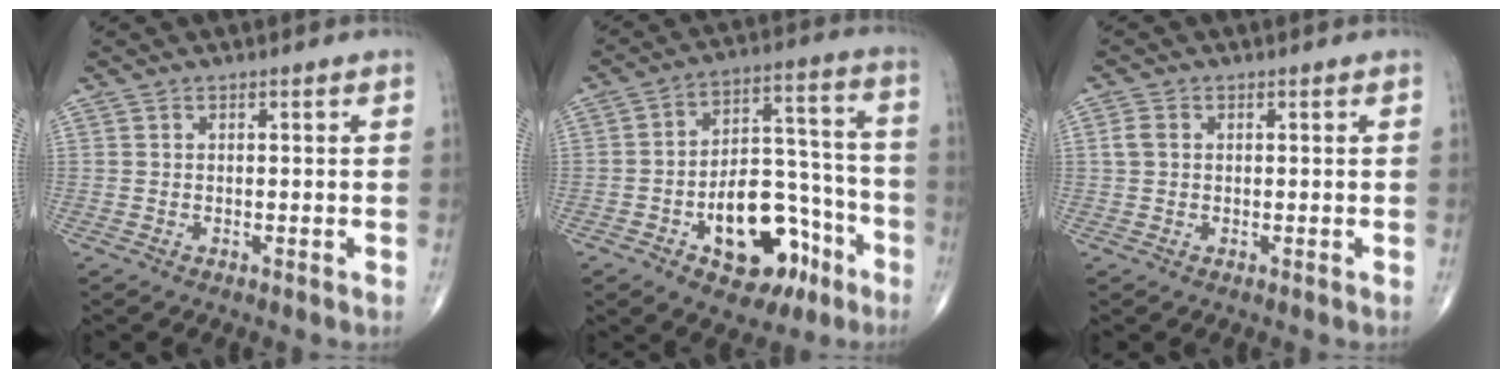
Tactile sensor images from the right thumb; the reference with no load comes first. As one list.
[{"total": 18.1, "force": [-8.1, 10.4, 12.4], "torque": [-0.136, 0.074, -0.113]}, {"total": 2.1, "force": [0.3, 1.7, 1.3], "torque": [-0.029, 0.006, 0.006]}]